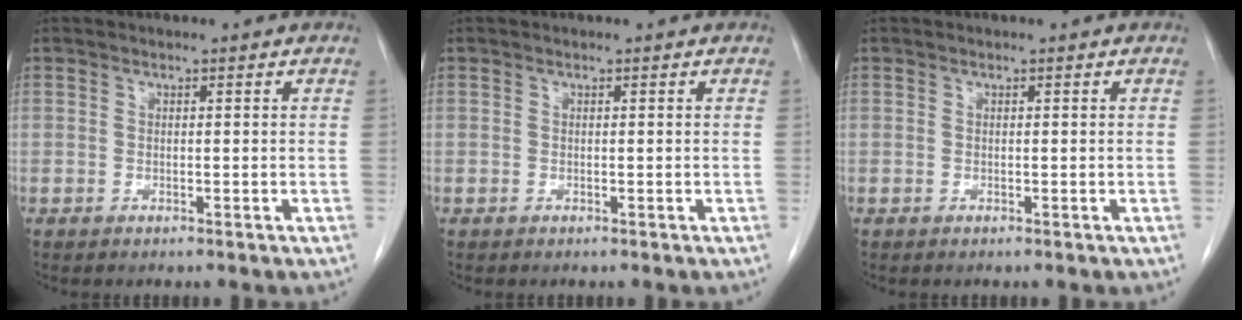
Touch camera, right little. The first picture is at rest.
{"total": 0.0}
{"total": 0.0}